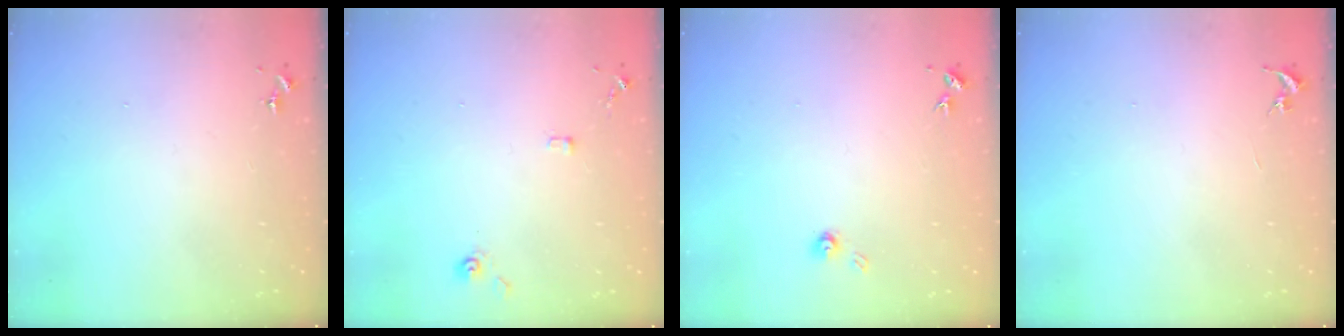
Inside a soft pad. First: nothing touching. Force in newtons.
{"total": 6.5, "press": 6.4, "slide": 0.6}
{"total": 3.9, "press": 3.8, "slide": 0.4}
{"total": 0.0}